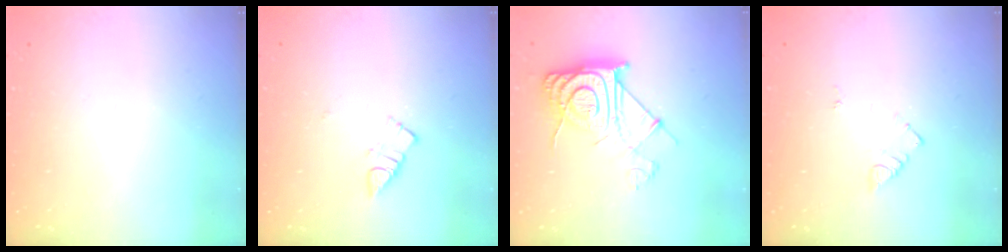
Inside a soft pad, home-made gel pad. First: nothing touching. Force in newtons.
{"total": 4.8, "press": 4.7, "slide": 0.8}
{"total": 13.0, "press": 13.0, "slide": 0.8}
{"total": 4.0, "press": 4.0, "slide": 0.5}